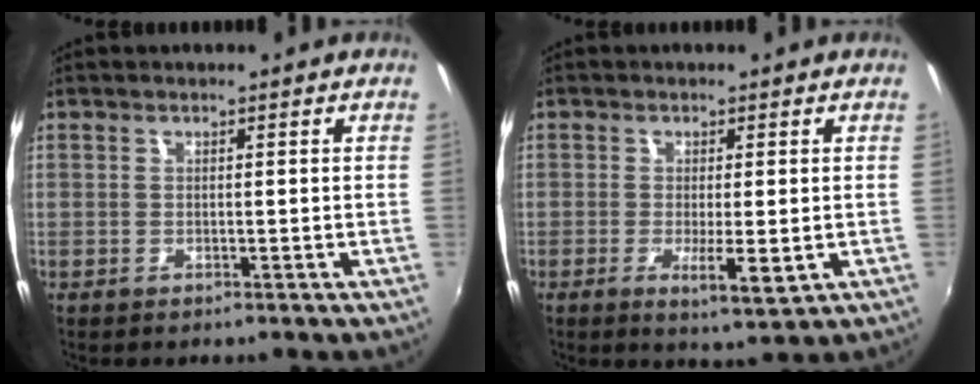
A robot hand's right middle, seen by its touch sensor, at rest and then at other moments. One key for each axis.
{"total": 4.6, "fx": -1.0, "fy": 0.8, "fz": 4.5, "tx": -0.085, "ty": -0.014, "tz": -0.015}